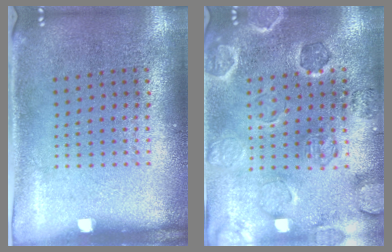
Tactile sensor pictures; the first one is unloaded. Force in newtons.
{"total": 1.1, "press": 1.0, "slide": 0.2}